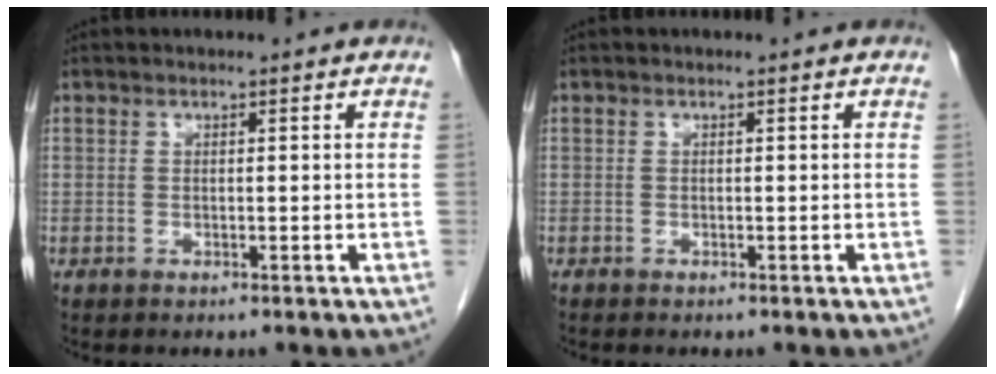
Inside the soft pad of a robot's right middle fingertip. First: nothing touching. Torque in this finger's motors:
{"motor_torque": [0.24, -0.19, 0.06, 0.01]}